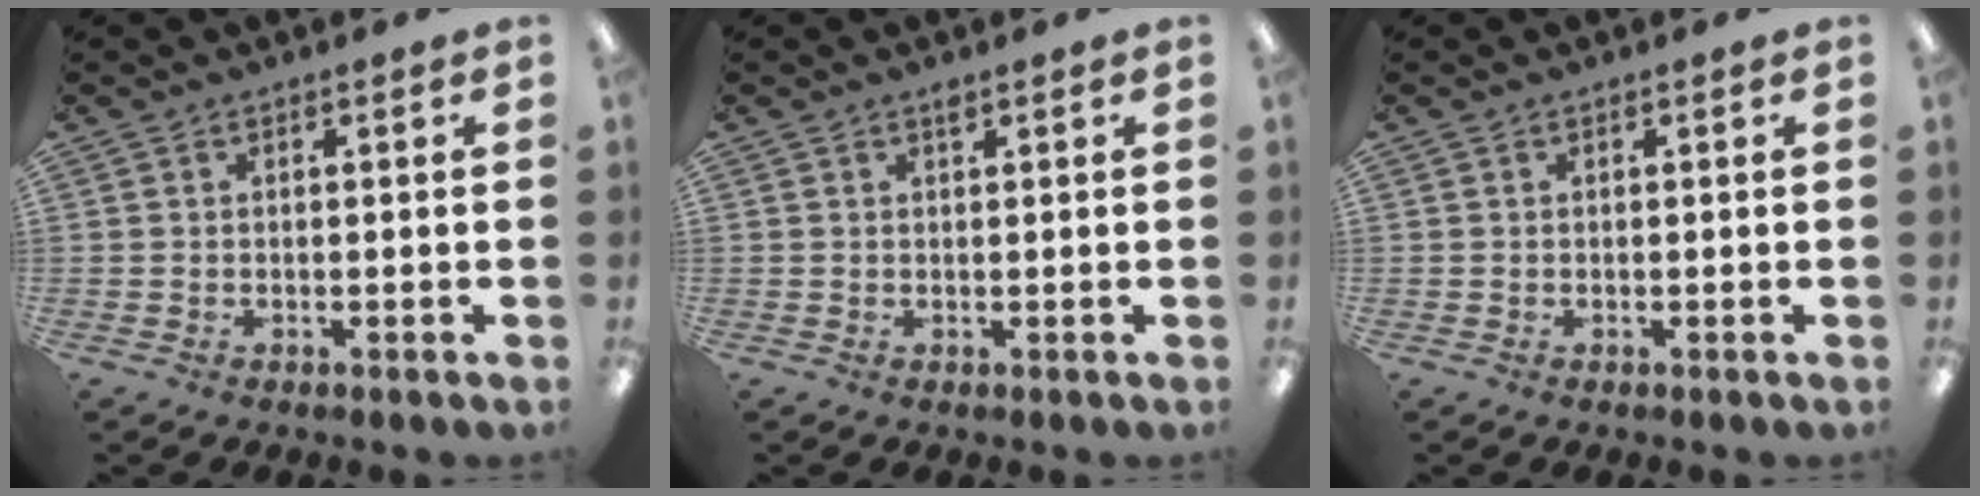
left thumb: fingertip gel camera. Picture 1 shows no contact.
{"total": 1.1, "force": [0.9, 0.2, 0.6], "torque": [-0.014, 0.000, 0.016]}
{"total": 0.0}